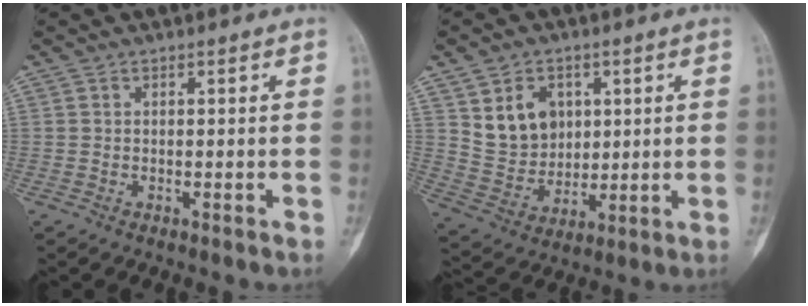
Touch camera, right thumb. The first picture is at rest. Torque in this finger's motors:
{"motor_torque": [0.33, 1.79, 0.14, -0.02, 0.01]}